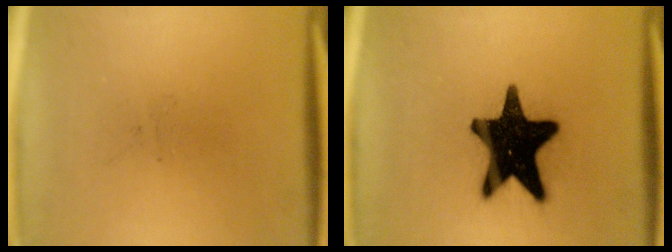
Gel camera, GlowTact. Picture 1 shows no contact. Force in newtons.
{"total": 19.5}